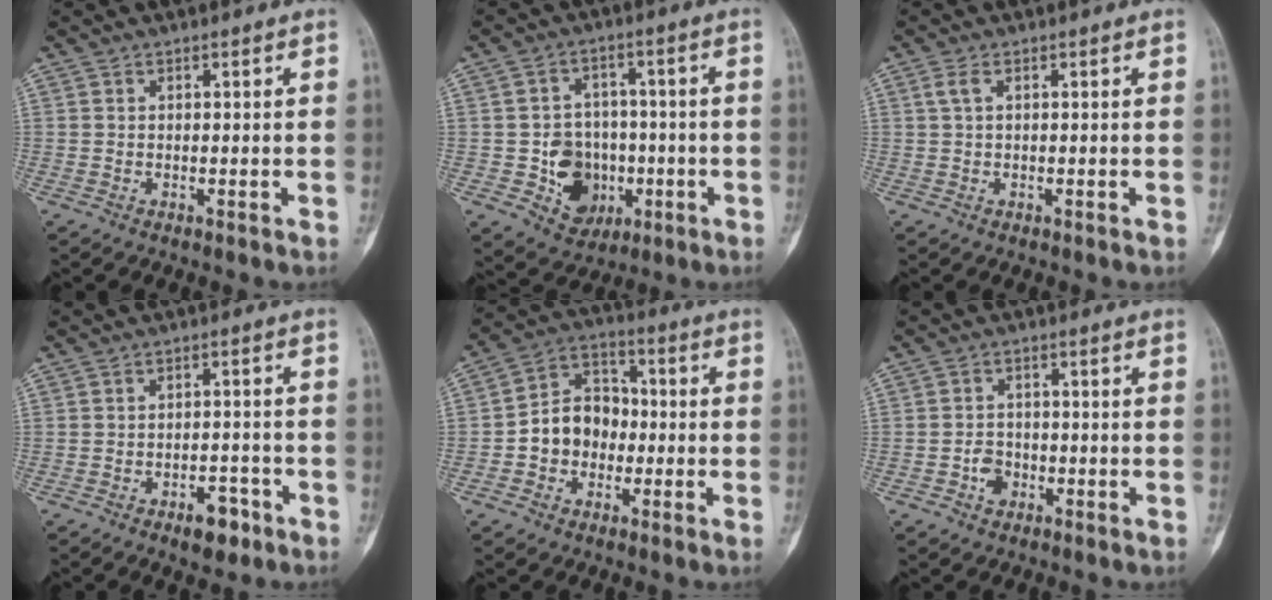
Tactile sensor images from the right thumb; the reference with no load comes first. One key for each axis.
{"total": 10.3, "fx": -2.4, "fy": 8.8, "fz": 4.8, "tx": -0.027, "ty": 0.018, "tz": -0.032}
{"total": 2.0, "fx": 0.6, "fy": 0.9, "fz": 1.6, "tx": -0.043, "ty": 0.008, "tz": 0.017}
{"total": 5.3, "fx": -3.2, "fy": 2.7, "fz": 3.3, "tx": -0.028, "ty": 0.021, "tz": -0.043}
{"total": 10.5, "fx": -1.6, "fy": 8.6, "fz": 5.8, "tx": -0.065, "ty": 0.041, "tz": -0.039}
{"total": 3.3, "fx": -1.4, "fy": 2.6, "fz": 1.5, "tx": -0.007, "ty": 0.014, "tz": -0.027}